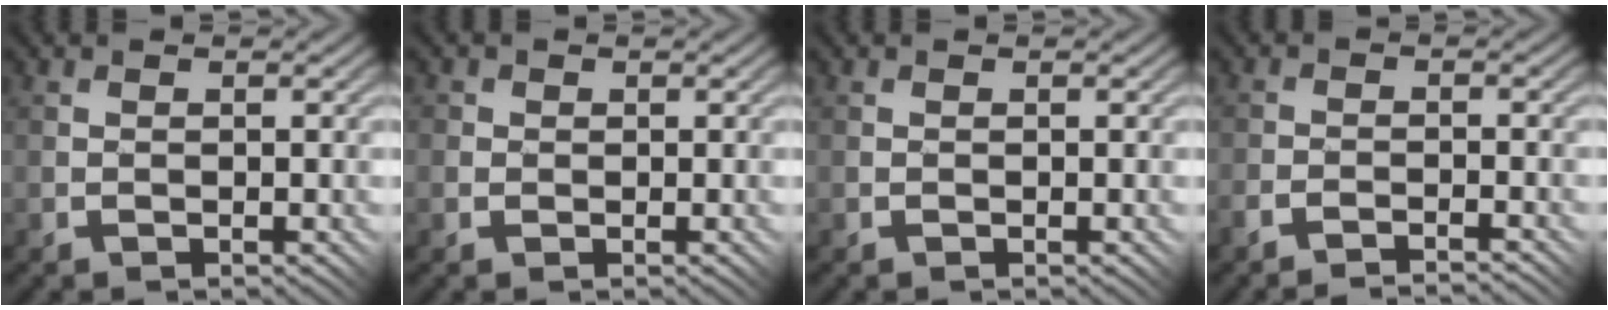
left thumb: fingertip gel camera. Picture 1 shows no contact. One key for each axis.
{"total": 2.7, "fx": 0.8, "fy": 2.6, "fz": 0.1, "tx": 0.002, "ty": 0.009, "tz": -0.003}
{"total": 0.0}
{"total": 2.3, "fx": -2.2, "fy": -0.4, "fz": 0.0, "tx": -0.001, "ty": 0.008, "tz": -0.054}